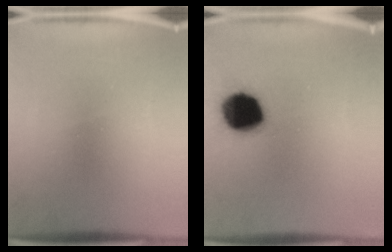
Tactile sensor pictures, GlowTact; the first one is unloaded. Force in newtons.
{"total": 15.1}